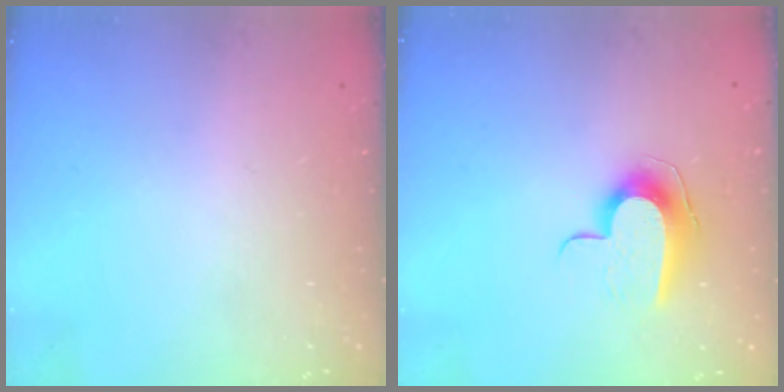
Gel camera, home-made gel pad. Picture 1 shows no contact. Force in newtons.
{"total": 10.1, "press": 10.1, "slide": 0.5}